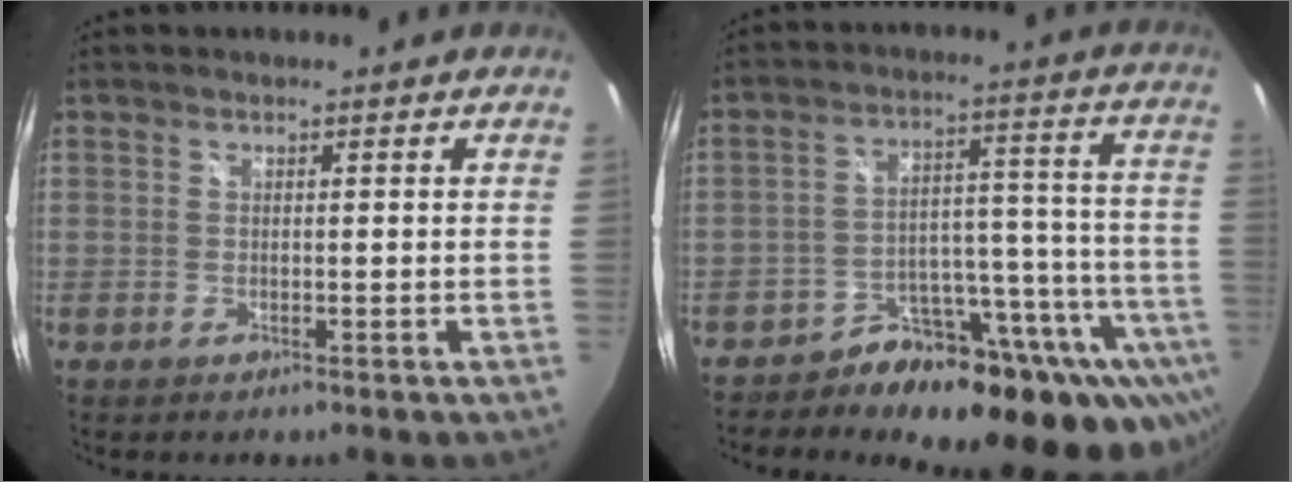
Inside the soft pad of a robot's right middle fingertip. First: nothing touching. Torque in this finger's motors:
{"motor_torque": [1.08, -1.06, 0.39, 0.13]}